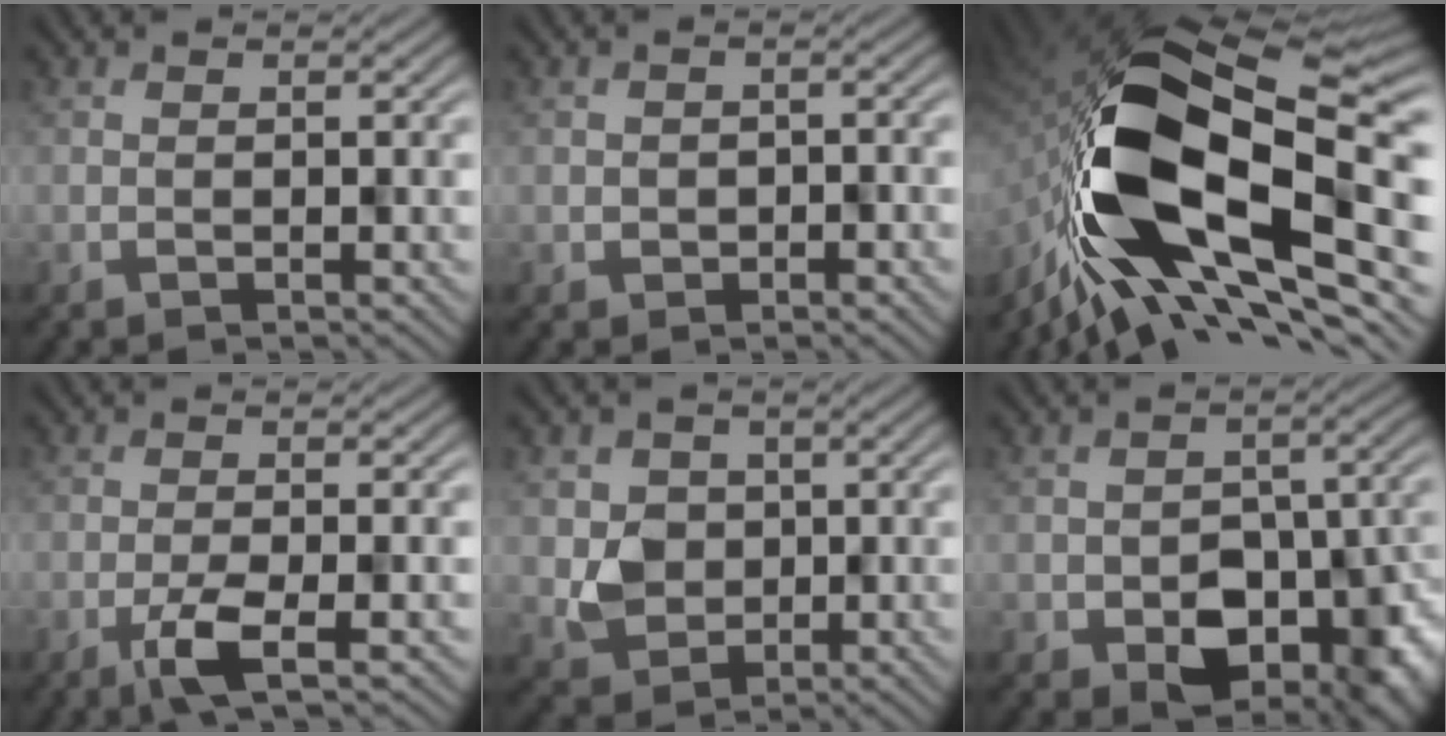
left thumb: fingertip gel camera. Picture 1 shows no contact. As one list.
[{"total": 1.9, "force": [-0.5, 1.8, 0.0], "torque": [0.008, -0.007, -0.009]}, {"total": 18.0, "force": [-4.6, 10.1, 14.2], "torque": [-0.263, -0.009, -0.082]}, {"total": 3.5, "force": [-1.7, 1.0, 2.8], "torque": [-0.057, -0.001, -0.032]}, {"total": 4.0, "force": [1.2, 3.8, -0.3], "torque": [-0.004, -0.014, 0.018]}, {"total": 10.2, "force": [-3.8, 7.2, 6.1], "torque": [-0.081, -0.037, -0.048]}]